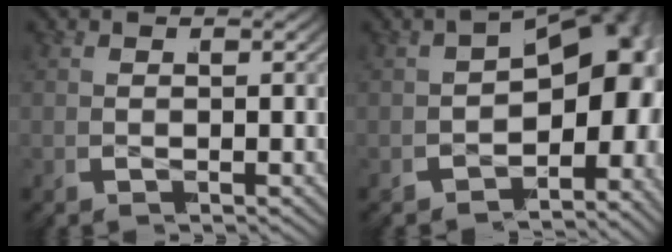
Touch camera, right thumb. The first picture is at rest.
{"total": 14.1, "force": [-1.8, 9.2, 10.6], "torque": [-0.147, -0.022, -0.023]}